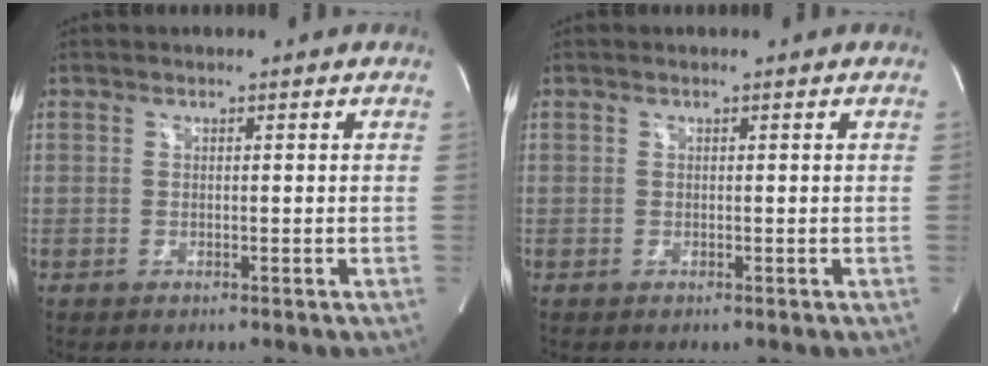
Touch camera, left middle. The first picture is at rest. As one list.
[{"total": 0.0}]